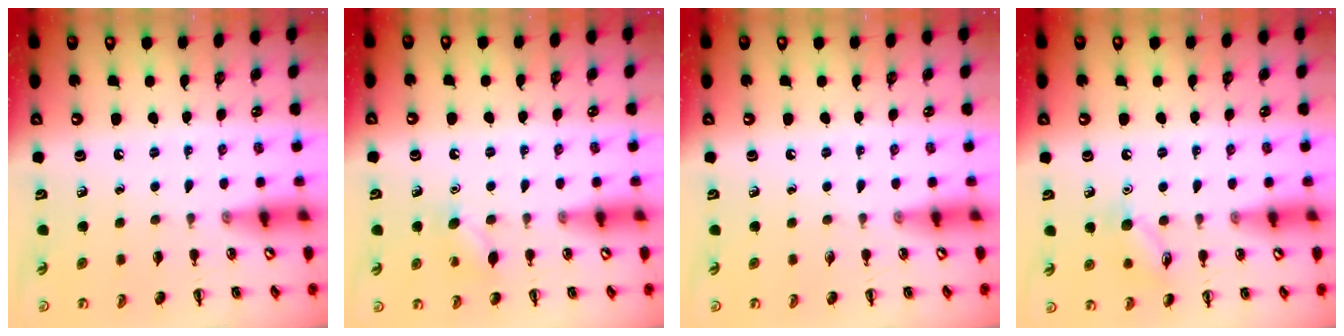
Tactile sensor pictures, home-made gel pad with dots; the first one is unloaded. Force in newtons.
{"total": 7.2, "press": 7.0, "slide": 1.9}
{"total": 0.0}
{"total": 8.4, "press": 8.4, "slide": 0.8}